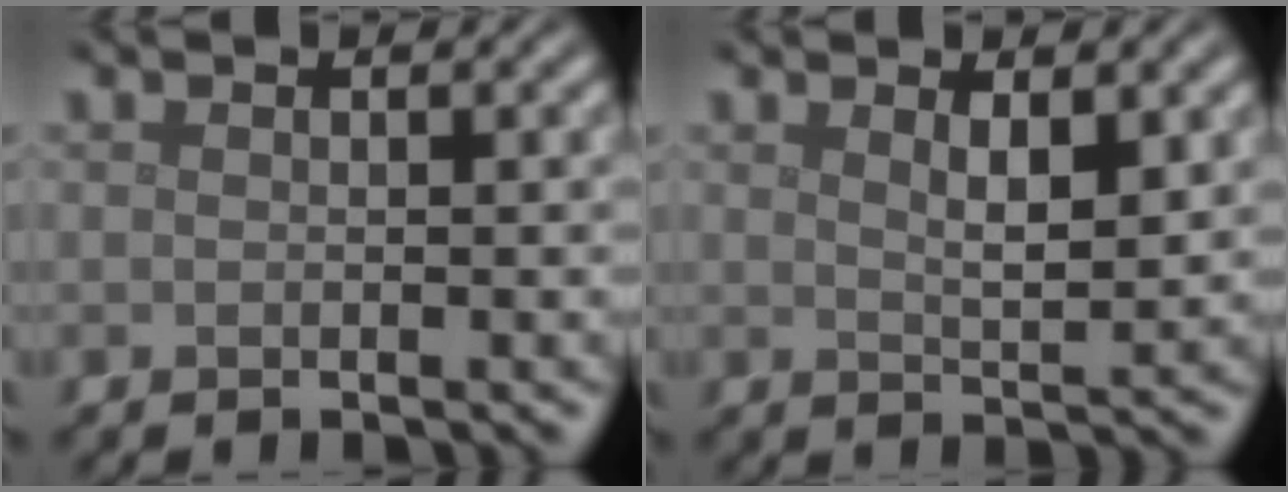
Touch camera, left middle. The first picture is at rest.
{"total": 2.3, "force": [1.3, 0.5, 1.8], "torque": [-0.029, -0.005, 0.024]}